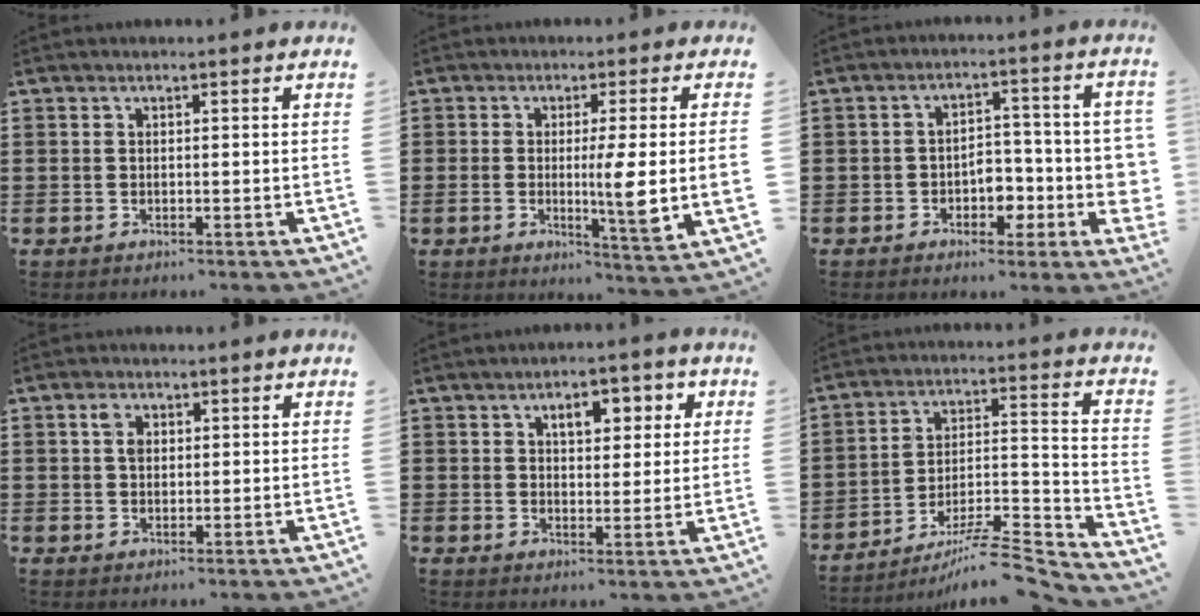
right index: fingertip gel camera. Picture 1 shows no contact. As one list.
[{"total": 7.9, "force": [-0.5, 0.1, 7.9], "torque": [-0.127, -0.019, -0.015]}, {"total": 5.3, "force": [-2.1, 3.4, 3.5], "torque": [-0.047, 0.005, -0.043]}, {"total": 2.3, "force": [0.7, 1.5, 1.6], "torque": [-0.036, 0.007, 0.012]}, {"total": 5.1, "force": [2.0, 2.8, 3.8], "torque": [-0.052, 0.001, 0.023]}, {"total": 8.5, "force": [-7.1, 0.9, 4.6], "torque": [-0.065, 0.004, -0.136]}]